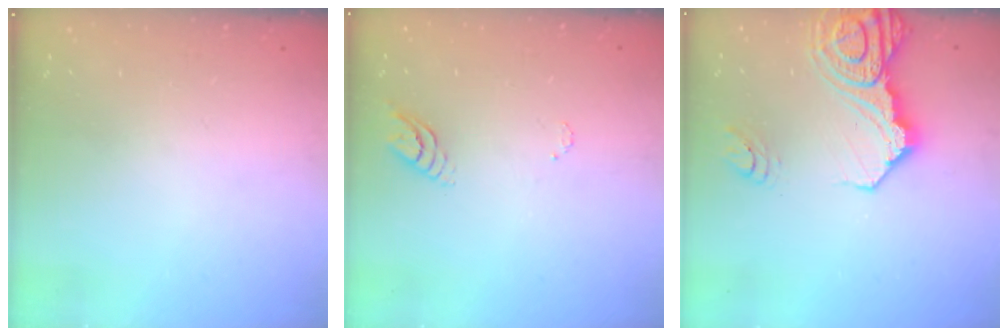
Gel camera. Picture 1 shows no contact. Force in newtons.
{"total": 4.1, "press": 4.1, "slide": 0.4}
{"total": 17.6, "press": 17.5, "slide": 2.0}